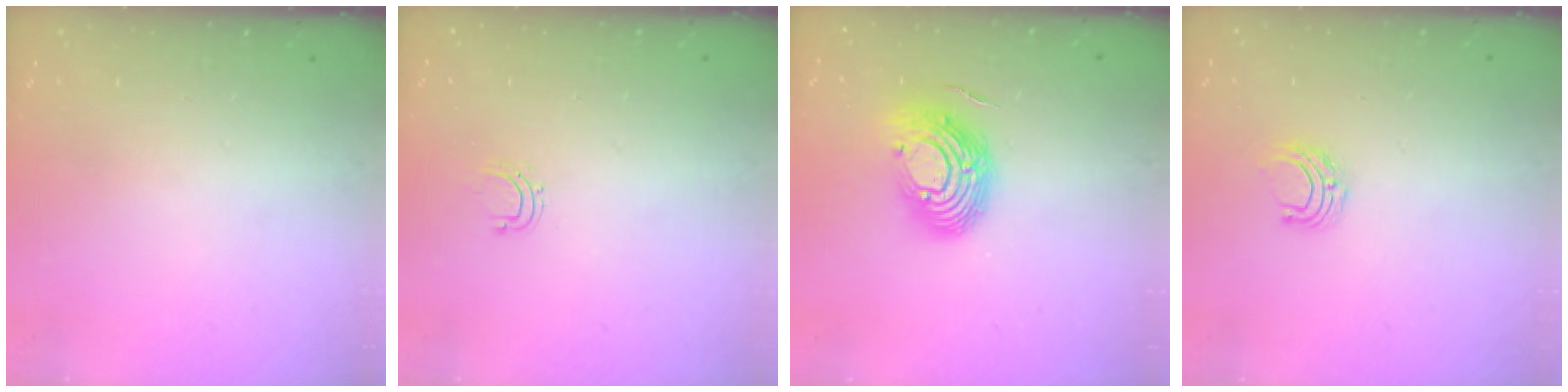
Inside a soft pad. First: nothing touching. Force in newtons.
{"total": 3.8, "press": 3.8, "slide": 0.3}
{"total": 13.5, "press": 13.5, "slide": 1.3}
{"total": 5.6, "press": 5.6, "slide": 0.5}